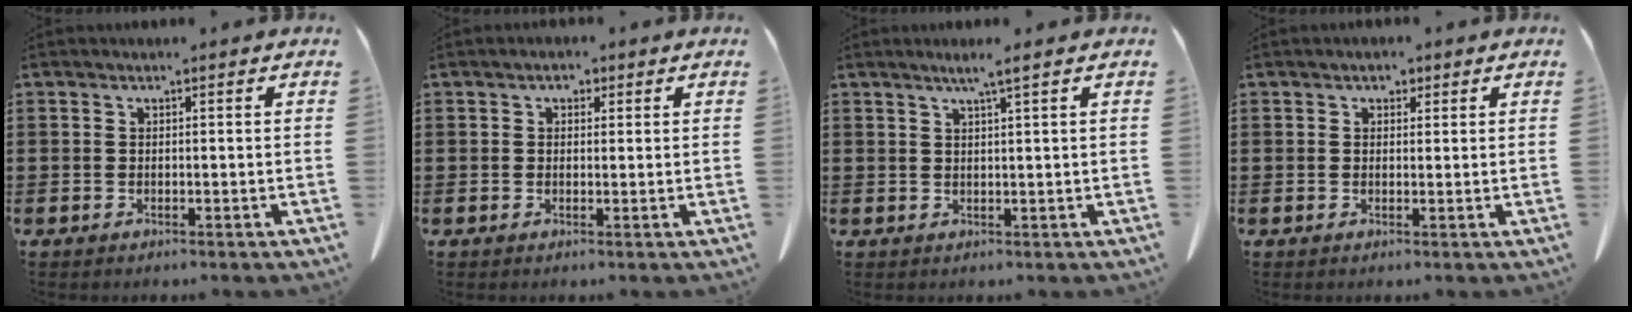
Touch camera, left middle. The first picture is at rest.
{"total": 1.5, "force": [0.8, 1.0, 0.8], "torque": [-0.012, 0.002, 0.012]}
{"total": 2.2, "force": [1.5, -0.4, 1.6], "torque": [-0.032, -0.005, 0.026]}
{"total": 1.4, "force": [1.0, 0.9, 0.5], "torque": [-0.006, 0.002, 0.015]}